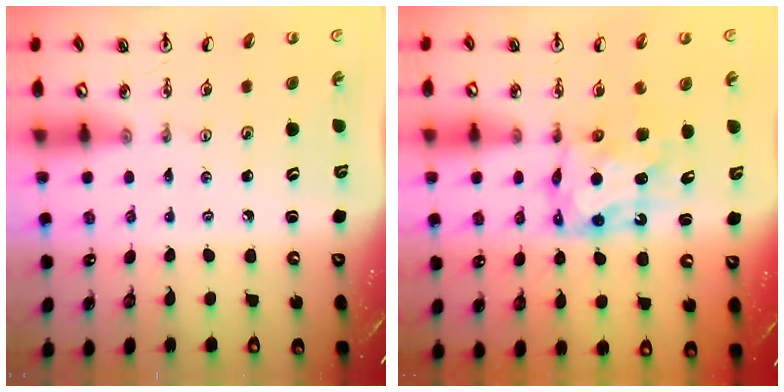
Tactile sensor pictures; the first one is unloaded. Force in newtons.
{"total": 6.3, "press": 6.3, "slide": 0.4}